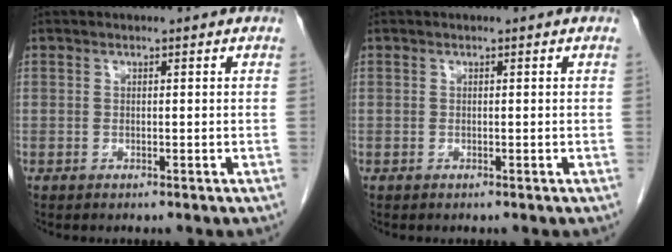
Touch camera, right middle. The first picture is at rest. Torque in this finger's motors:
{"motor_torque": [0.01, 0.08, 0.00, 0.00]}